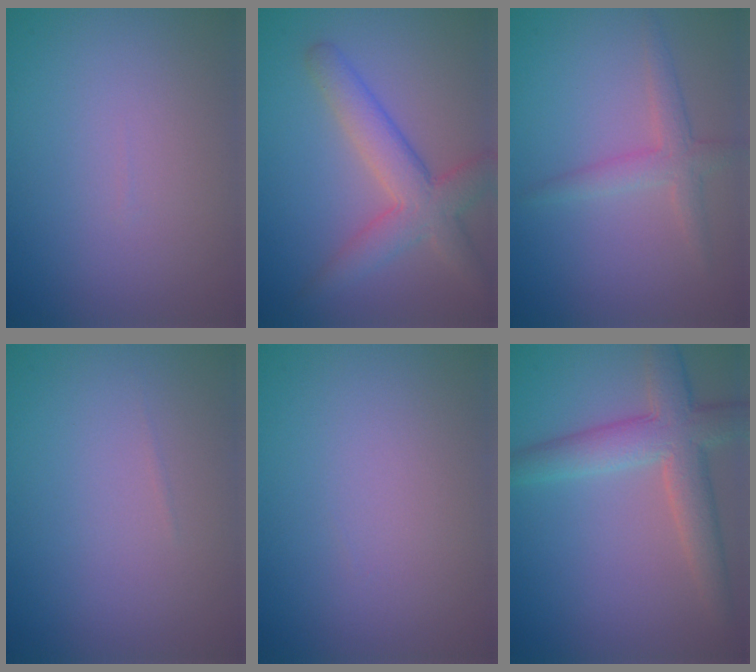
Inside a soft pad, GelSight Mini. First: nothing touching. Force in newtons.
{"total": 5.1, "press": 5.0, "slide": 0.3}
{"total": 2.4, "press": 2.4, "slide": 0.1}
{"total": 0.0}
{"total": 0.0}
{"total": 5.6, "press": 5.5, "slide": 0.2}